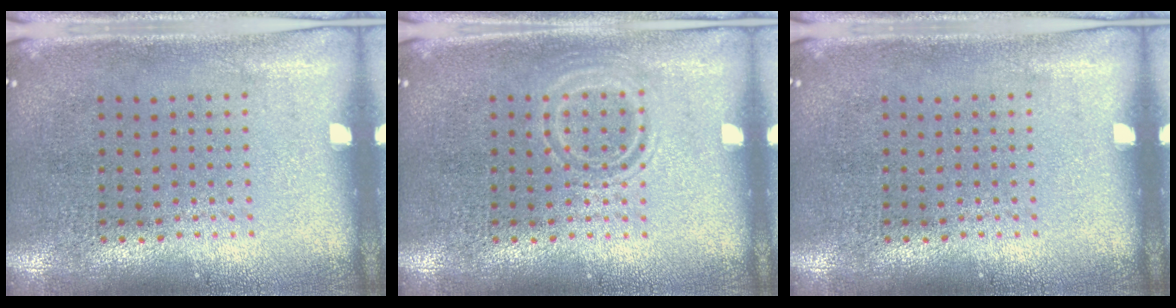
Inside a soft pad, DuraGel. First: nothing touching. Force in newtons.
{"total": 1.5, "press": 1.5, "slide": 0.3}
{"total": 0.0}